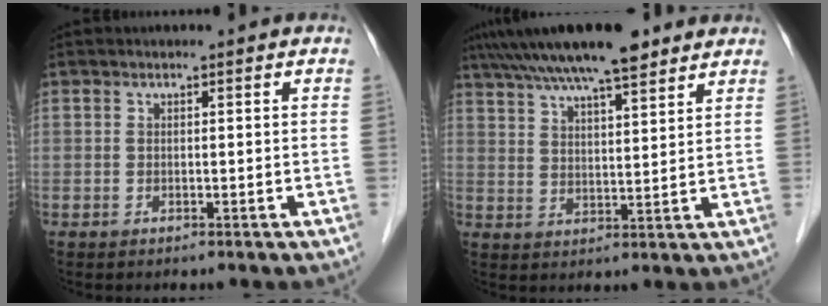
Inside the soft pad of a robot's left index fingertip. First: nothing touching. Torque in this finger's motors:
{"motor_torque": [0.63, -0.73, 1.05, 0.21]}